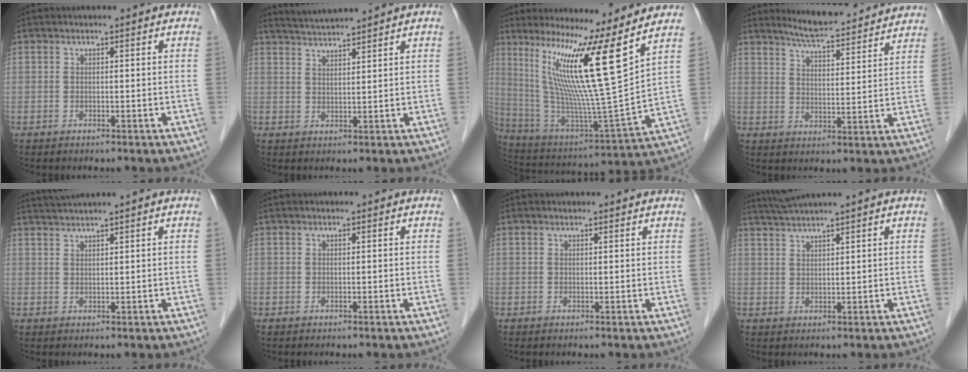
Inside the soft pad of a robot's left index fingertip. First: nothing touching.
{"total": 5.3, "force": [4.9, -1.2, 1.6], "torque": [-0.033, 0.015, 0.090]}
{"total": 19.9, "force": [10.3, -1.7, 16.9], "torque": [-0.296, -0.014, 0.171]}
{"total": 13.3, "force": [12.5, 1.2, 4.3], "torque": [-0.066, 0.004, 0.170]}
{"total": 3.2, "force": [2.8, -1.2, 1.1], "torque": [-0.024, 0.012, 0.059]}
{"total": 0.0}
{"total": 1.9, "force": [1.8, 0.2, 0.5], "torque": [-0.012, 0.013, 0.022]}
{"total": 4.5, "force": [3.8, -1.5, 1.8], "torque": [-0.037, 0.017, 0.077]}